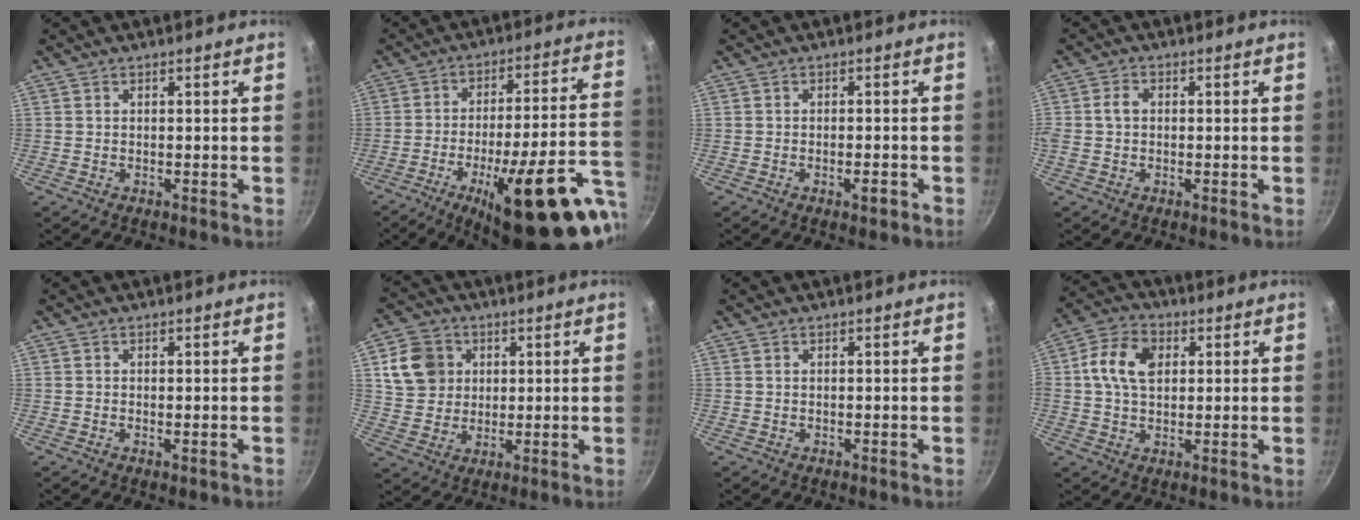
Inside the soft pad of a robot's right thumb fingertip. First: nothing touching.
{"total": 26.2, "force": [-10.9, 6.8, 22.8], "torque": [-0.291, 0.033, -0.154]}
{"total": 2.2, "force": [-1.1, 0.8, 1.7], "torque": [-0.025, 0.008, -0.017]}
{"total": 3.2, "force": [0.1, 2.5, 2.1], "torque": [-0.037, 0.010, -0.005]}
{"total": 0.6, "force": [-0.1, 0.2, 0.5], "torque": [-0.010, -0.002, -0.002]}
{"total": 9.9, "force": [3.0, 8.5, 4.1], "torque": [-0.047, 0.002, 0.057]}
{"total": 0.0}
{"total": 9.7, "force": [1.9, 6.7, 6.8], "torque": [-0.113, 0.010, 0.023]}